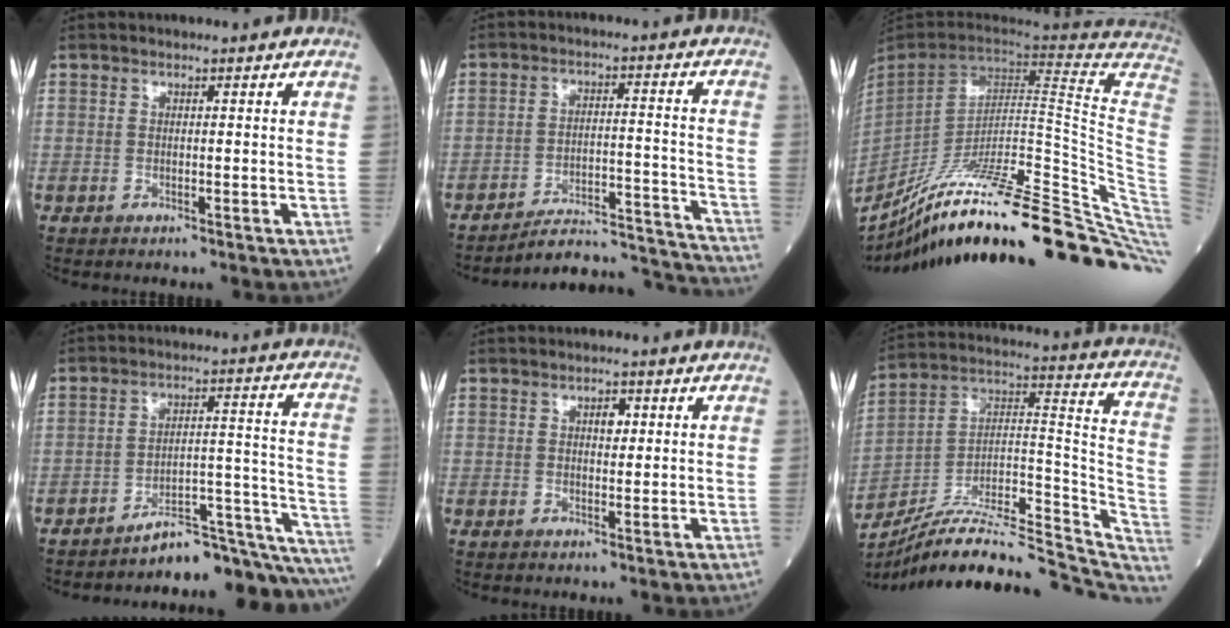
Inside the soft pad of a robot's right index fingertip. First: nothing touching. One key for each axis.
{"total": 14.7, "fx": -14.7, "fy": -0.4, "fz": 1.3, "tx": -0.003, "ty": 0.030, "tz": -0.208}
{"total": 37.0, "fx": -26.1, "fy": 2.6, "fz": 26.1, "tx": -0.270, "ty": -0.043, "tz": -0.376}
{"total": 16.3, "fx": -15.9, "fy": 0.7, "fz": 3.9, "tx": -0.006, "ty": 0.057, "tz": -0.214}
{"total": 1.8, "fx": 0.6, "fy": 1.0, "fz": 1.4, "tx": -0.020, "ty": 0.001, "tz": 0.008}
{"total": 25.8, "fx": -22.1, "fy": 5.6, "fz": 12.0, "tx": -0.143, "ty": 0.038, "tz": -0.338}